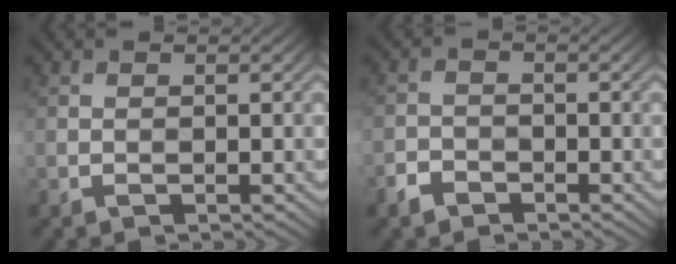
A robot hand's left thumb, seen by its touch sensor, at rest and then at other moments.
{"total": 2.2, "force": [-1.7, 1.2, 0.6], "torque": [-0.018, -0.007, -0.038]}